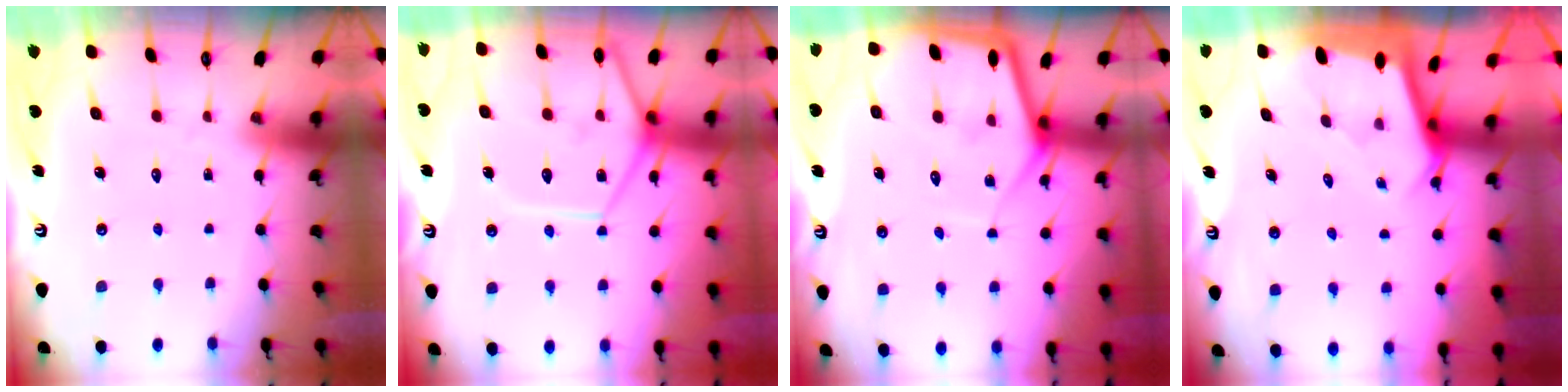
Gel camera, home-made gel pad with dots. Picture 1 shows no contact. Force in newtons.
{"total": 14.0, "press": 13.9, "slide": 1.6}
{"total": 6.5, "press": 6.4, "slide": 0.6}
{"total": 2.3, "press": 2.3, "slide": 0.1}